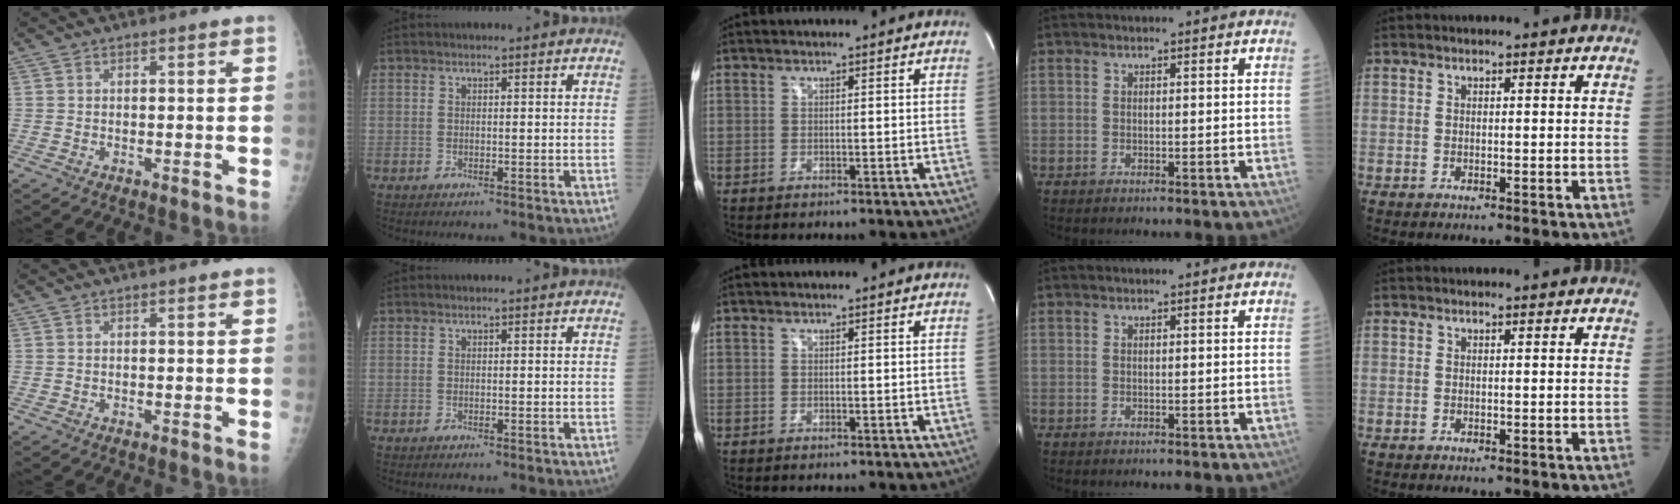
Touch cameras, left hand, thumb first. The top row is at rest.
{}